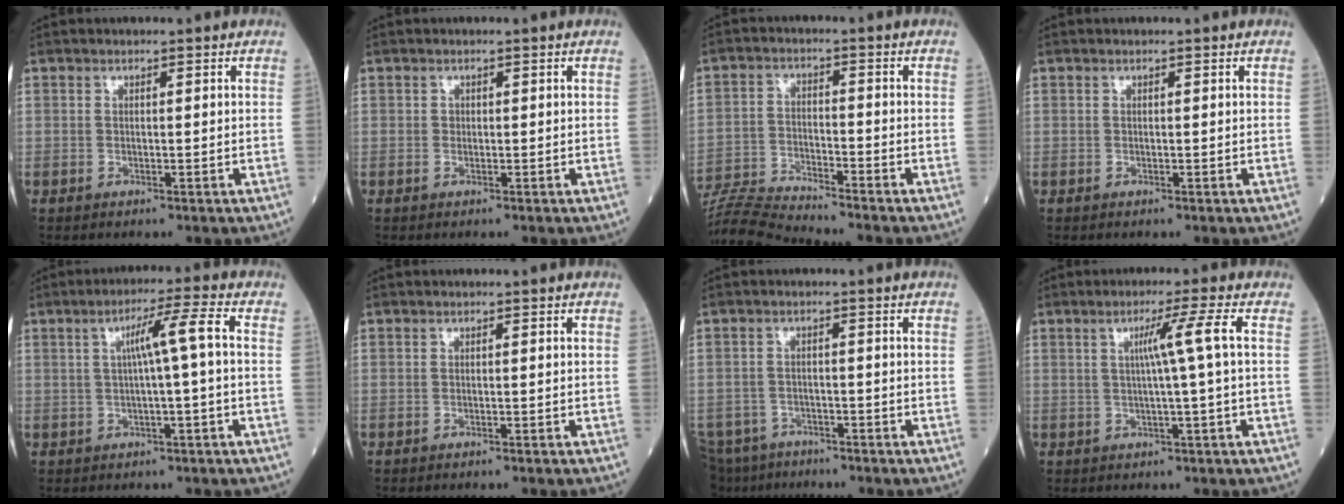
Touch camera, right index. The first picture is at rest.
{"total": 0.5, "force": [0.1, 0.5, 0.2], "torque": [0.001, 0.002, 0.000]}
{"total": 9.4, "force": [-9.1, -2.1, 1.4], "torque": [-0.028, -0.011, -0.168]}
{"total": 0.0}
{"total": 5.6, "force": [0.2, -0.6, 5.6], "torque": [-0.094, 0.013, 0.006]}
{"total": 1.7, "force": [-1.5, -0.1, 0.7], "torque": [-0.012, 0.001, -0.017]}
{"total": 10.1, "force": [-8.8, 3.9, 2.9], "torque": [-0.063, -0.015, -0.131]}
{"total": 4.6, "force": [0.5, -1.6, 4.3], "torque": [-0.077, 0.007, 0.010]}